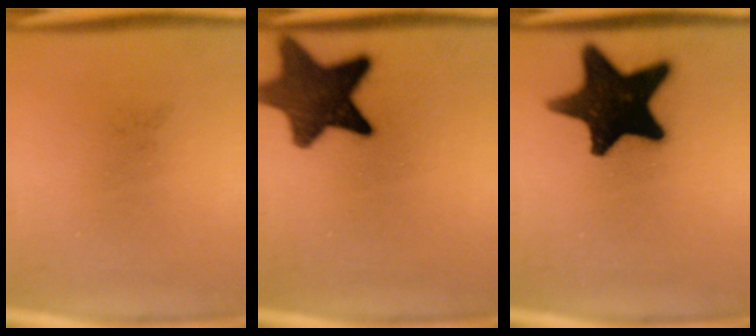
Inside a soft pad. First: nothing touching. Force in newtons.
{"total": 13.1}
{"total": 17.9}